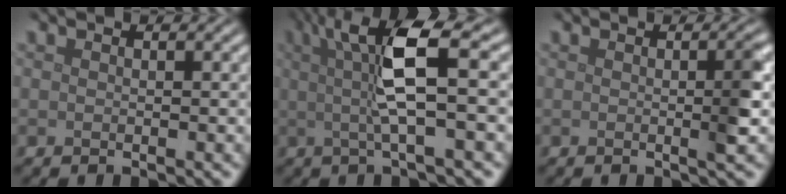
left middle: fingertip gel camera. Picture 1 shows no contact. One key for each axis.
{"total": 6.9, "fx": 1.5, "fy": 1.2, "fz": 6.7, "tx": -0.122, "ty": 0.013, "tz": 0.022}
{"total": 2.2, "fx": 0.0, "fy": 0.3, "fz": 2.1, "tx": -0.031, "ty": 0.000, "tz": -0.005}